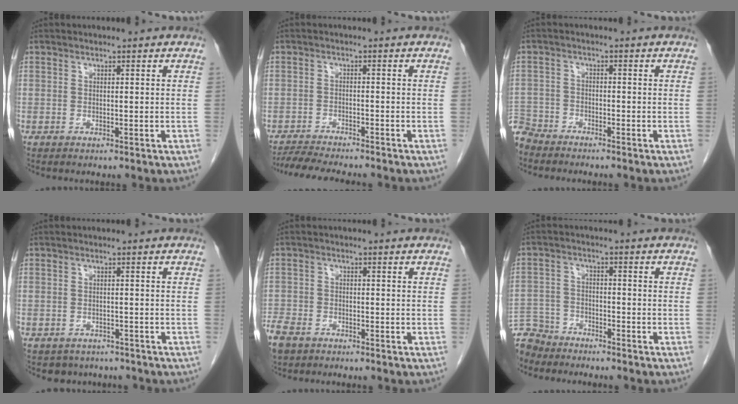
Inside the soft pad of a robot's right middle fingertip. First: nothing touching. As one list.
[{"total": 7.1, "force": [-6.6, 0.1, 2.7], "torque": [-0.042, -0.017, -0.108]}, {"total": 5.1, "force": [-4.9, 1.5, 0.0], "torque": [0.006, -0.010, -0.099]}, {"total": 4.6, "force": [-3.8, 2.6, 0.3], "torque": [0.001, 0.008, -0.047]}, {"total": 6.0, "force": [-4.5, 3.1, 2.4], "torque": [-0.053, -0.007, -0.080]}, {"total": 7.9, "force": [-7.4, 2.9, 0.3], "torque": [-0.010, 0.000, -0.140]}]